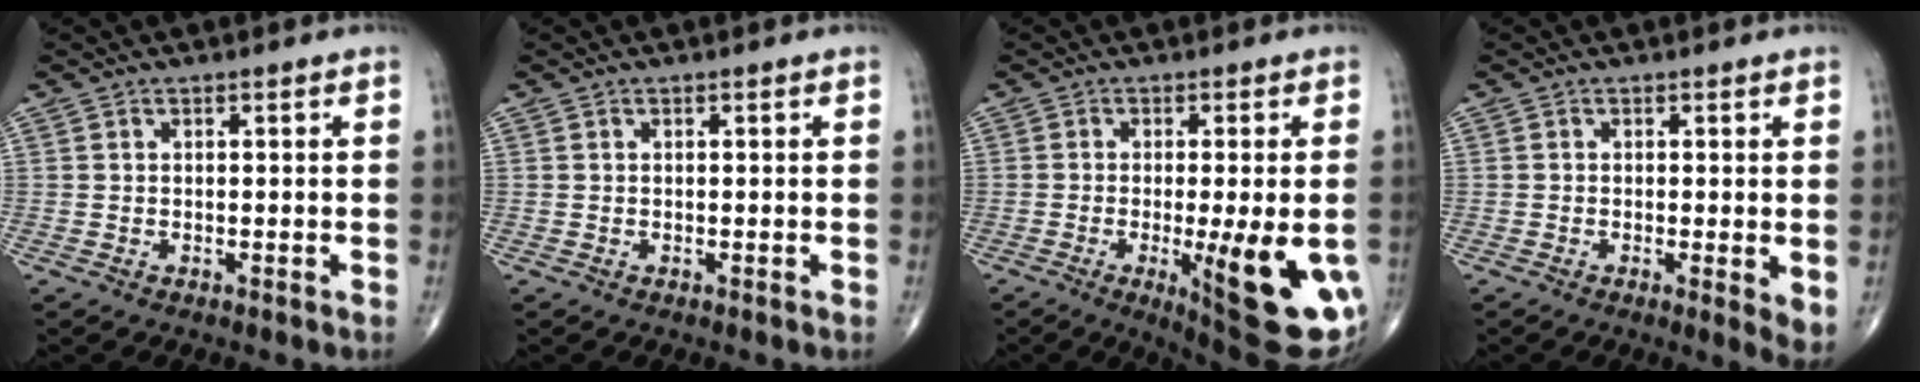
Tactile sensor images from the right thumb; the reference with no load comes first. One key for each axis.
{"total": 0.0}
{"total": 17.1, "fx": -4.5, "fy": 4.3, "fz": 15.9, "tx": -0.164, "ty": -0.023, "tz": -0.044}
{"total": 3.8, "fx": -0.3, "fy": 0.9, "fz": 3.7, "tx": -0.060, "ty": -0.014, "tz": -0.010}